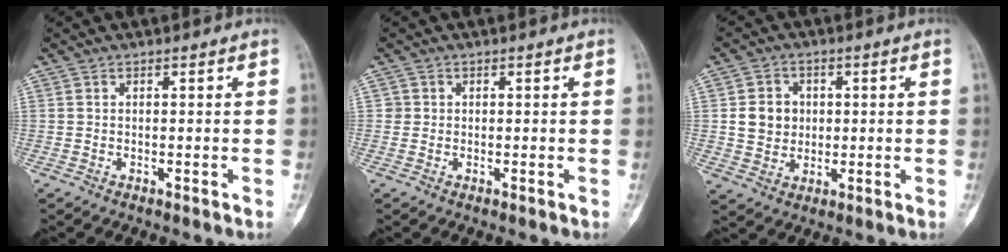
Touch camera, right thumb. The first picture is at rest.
{"total": 1.1, "force": [0.0, 1.1, 0.0], "torque": [0.007, 0.004, -0.001]}
{"total": 6.8, "force": [0.7, 6.0, 3.0], "torque": [-0.022, -0.001, 0.012]}